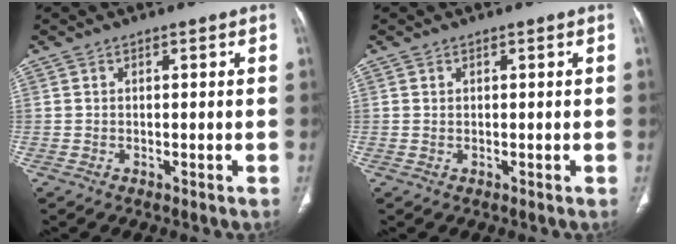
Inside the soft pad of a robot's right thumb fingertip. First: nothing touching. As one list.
[{"total": 0.0}]